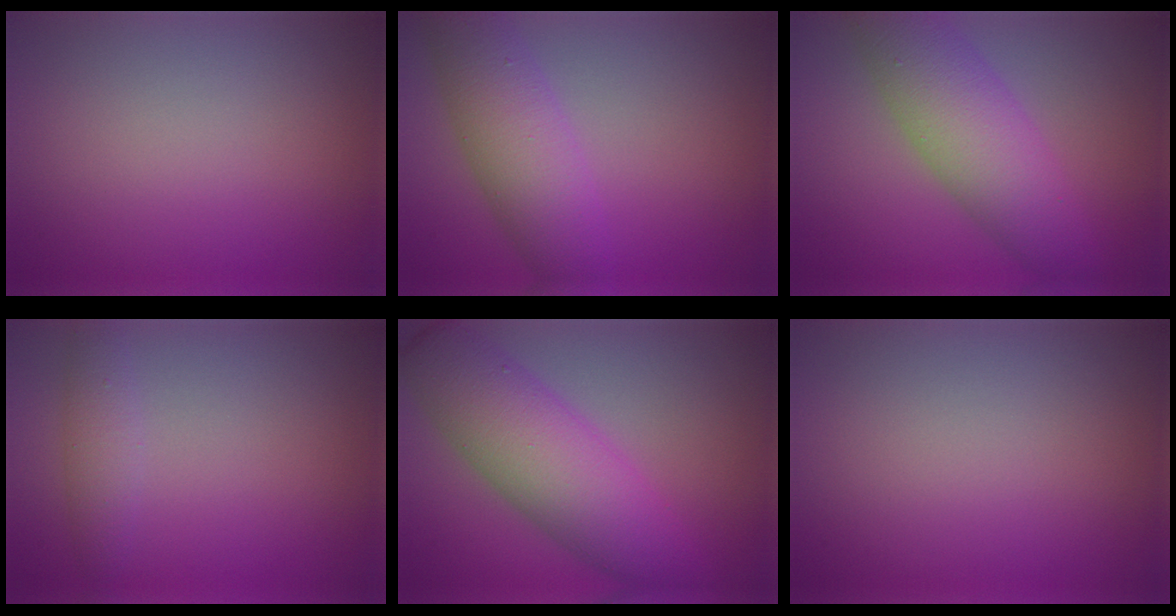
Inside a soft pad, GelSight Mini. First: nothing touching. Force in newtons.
{"total": 6.3, "press": 6.3, "slide": 0.2}
{"total": 7.3, "press": 7.3, "slide": 0.2}
{"total": 2.1, "press": 2.1, "slide": 0.1}
{"total": 8.5, "press": 8.5, "slide": 0.1}
{"total": 0.0}